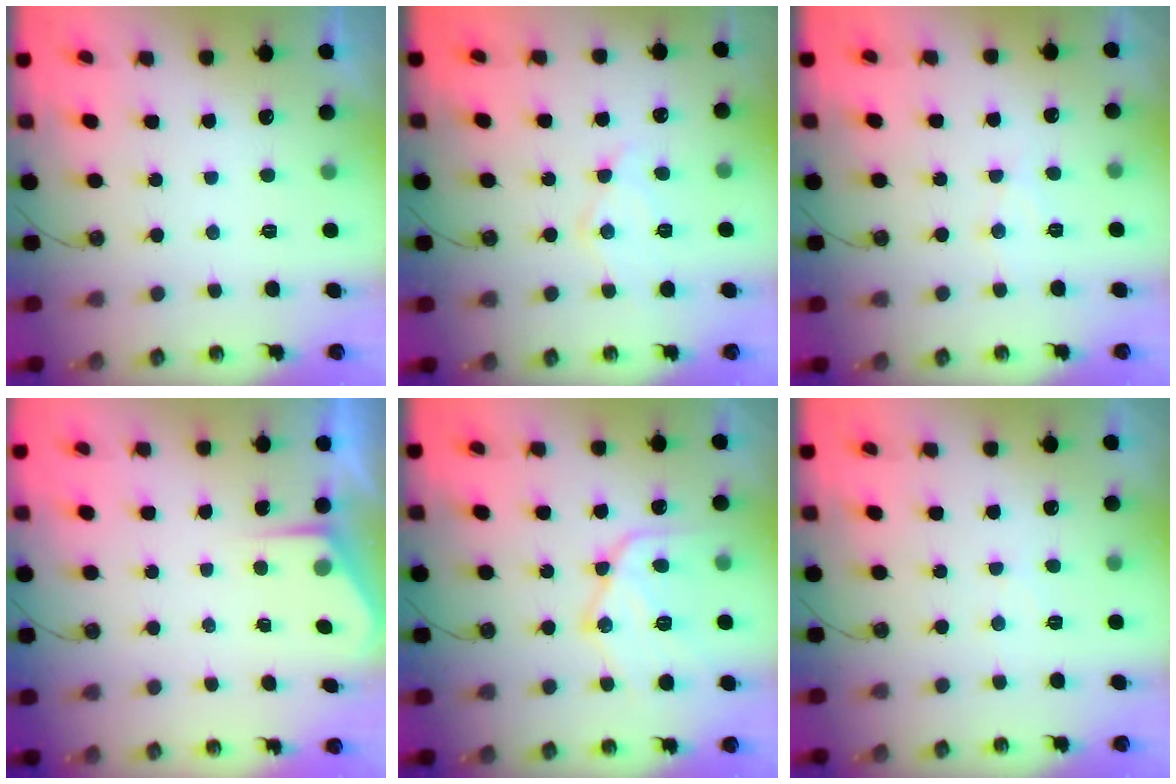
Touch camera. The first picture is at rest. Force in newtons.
{"total": 10.8, "press": 10.7, "slide": 0.9}
{"total": 6.1, "press": 6.0, "slide": 0.4}
{"total": 2.7, "press": 2.7, "slide": 0.4}
{"total": 16.0, "press": 16.0, "slide": 1.6}
{"total": 3.7, "press": 3.7, "slide": 0.7}